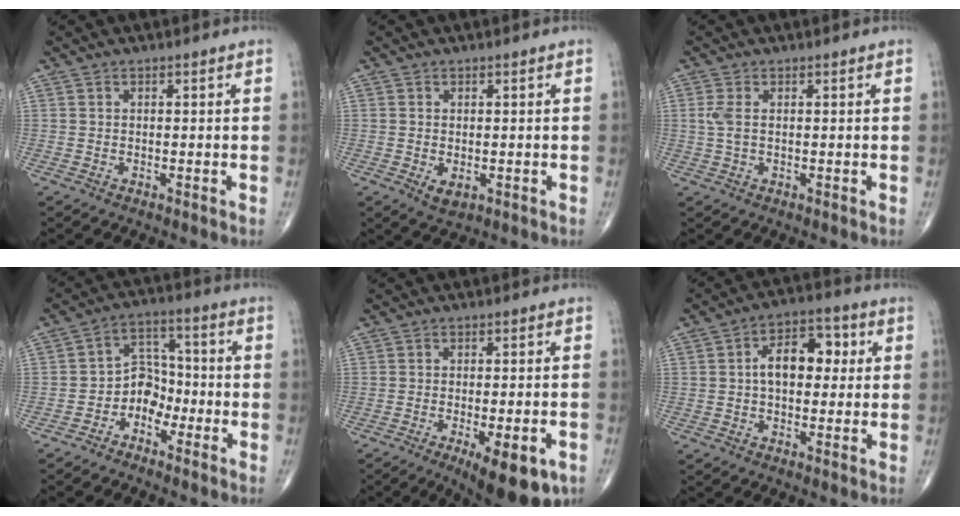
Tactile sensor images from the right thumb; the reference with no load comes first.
{"total": 2.6, "force": [-0.7, 1.7, 2.0], "torque": [-0.027, -0.002, -0.003]}
{"total": 2.3, "force": [0.2, 1.1, 2.1], "torque": [-0.055, 0.002, 0.004]}
{"total": 6.8, "force": [-3.2, 5.2, 3.1], "torque": [-0.015, 0.048, -0.067]}
{"total": 12.7, "force": [-6.2, 4.3, 10.2], "torque": [-0.111, 0.009, -0.077]}
{"total": 9.5, "force": [1.0, 6.0, 7.2], "torque": [-0.086, 0.030, 0.009]}